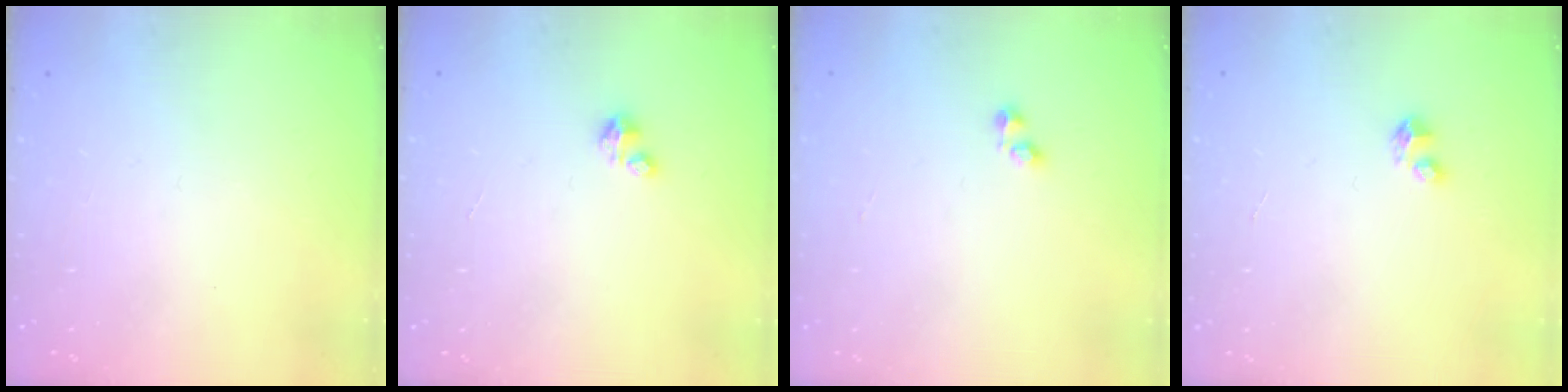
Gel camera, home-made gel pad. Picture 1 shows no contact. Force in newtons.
{"total": 0.9, "press": 0.9, "slide": 0.2}
{"total": 1.6, "press": 1.5, "slide": 0.4}
{"total": 2.8, "press": 2.8, "slide": 0.1}